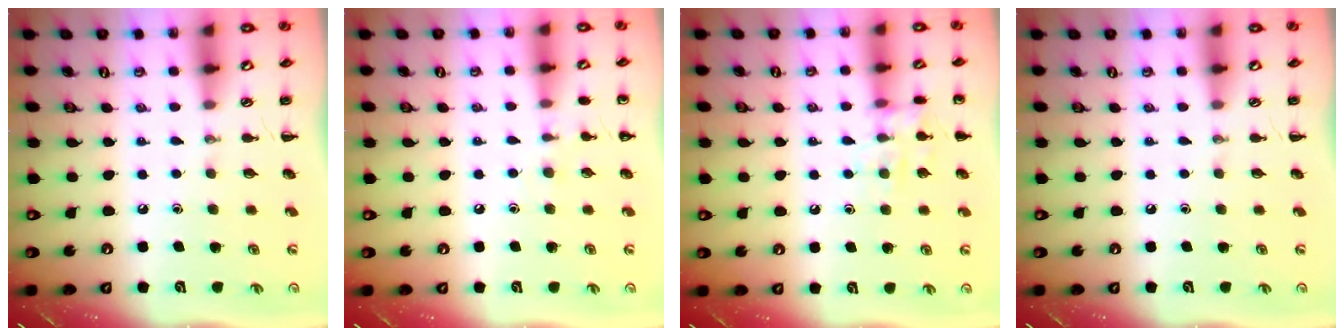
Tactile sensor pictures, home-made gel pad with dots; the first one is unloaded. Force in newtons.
{"total": 6.0, "press": 5.7, "slide": 1.9}
{"total": 9.3, "press": 9.2, "slide": 1.4}
{"total": 0.0}